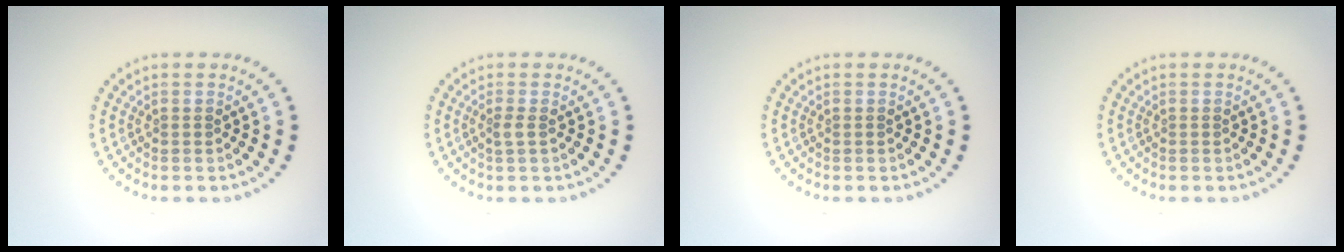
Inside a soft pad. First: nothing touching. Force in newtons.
{"total": 0.9, "press": 0.7, "slide": 0.6}
{"total": 0.0}
{"total": 0.0}